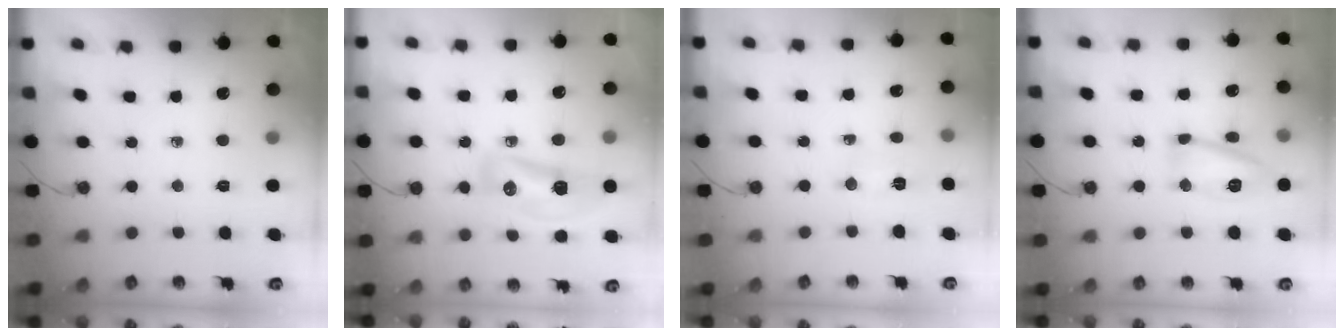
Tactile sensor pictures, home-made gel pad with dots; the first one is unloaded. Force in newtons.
{"total": 20.6, "press": 14.9, "slide": 14.3}
{"total": 18.5, "press": 4.2, "slide": 18.0}
{"total": 10.9, "press": 10.8, "slide": 1.2}